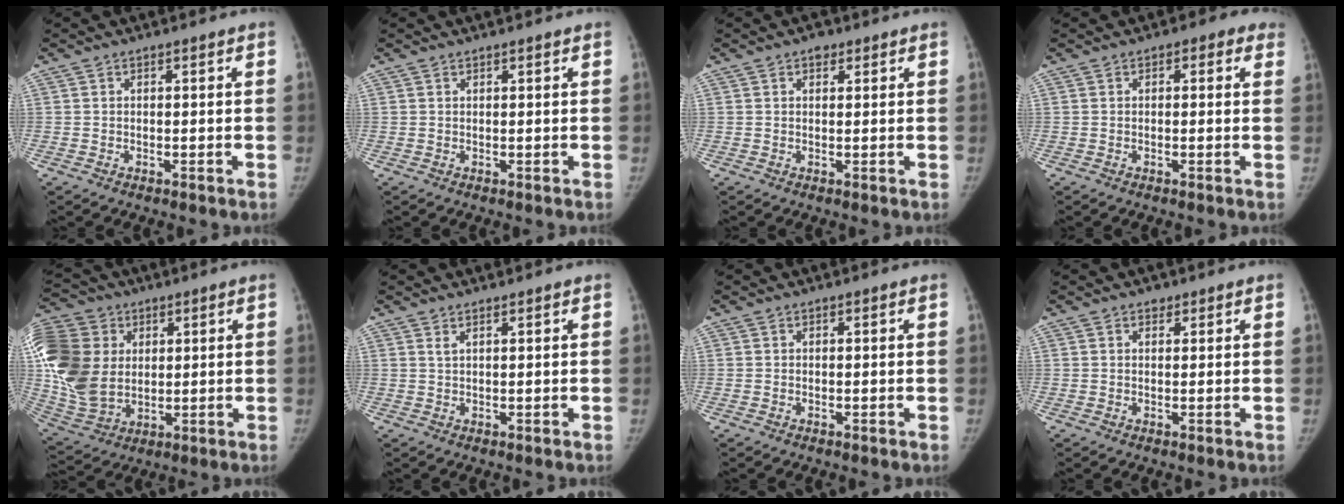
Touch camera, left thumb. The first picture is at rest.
{"total": 0.8, "force": [0.8, 0.0, 0.3], "torque": [0.003, 0.007, 0.014]}
{"total": 1.9, "force": [1.1, 1.2, 1.0], "torque": [-0.002, -0.002, 0.012]}
{"total": 3.2, "force": [1.5, 2.1, 2.0], "torque": [0.008, 0.002, 0.006]}
{"total": 20.4, "force": [4.4, 15.9, 12.1], "torque": [-0.269, 0.002, 0.092]}
{"total": 1.1, "force": [0.8, 0.2, 0.6], "torque": [-0.012, -0.004, 0.018]}
{"total": 0.0}
{"total": 1.2, "force": [0.8, 0.8, 0.4], "torque": [0.003, -0.004, 0.009]}